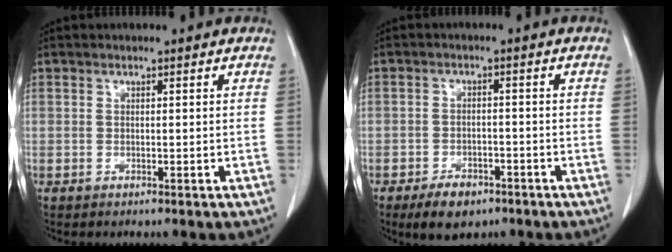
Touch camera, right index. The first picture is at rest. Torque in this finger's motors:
{"motor_torque": [0.20, -0.17, -0.02, 0.02]}